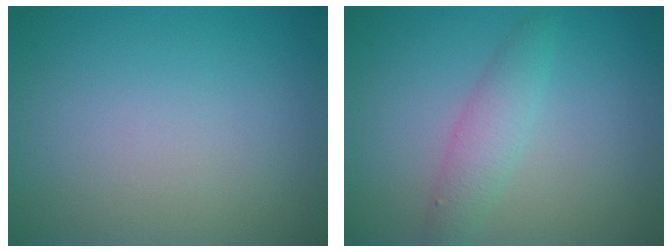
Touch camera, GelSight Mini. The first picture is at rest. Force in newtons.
{"total": 2.4, "press": 2.4, "slide": 0.1}